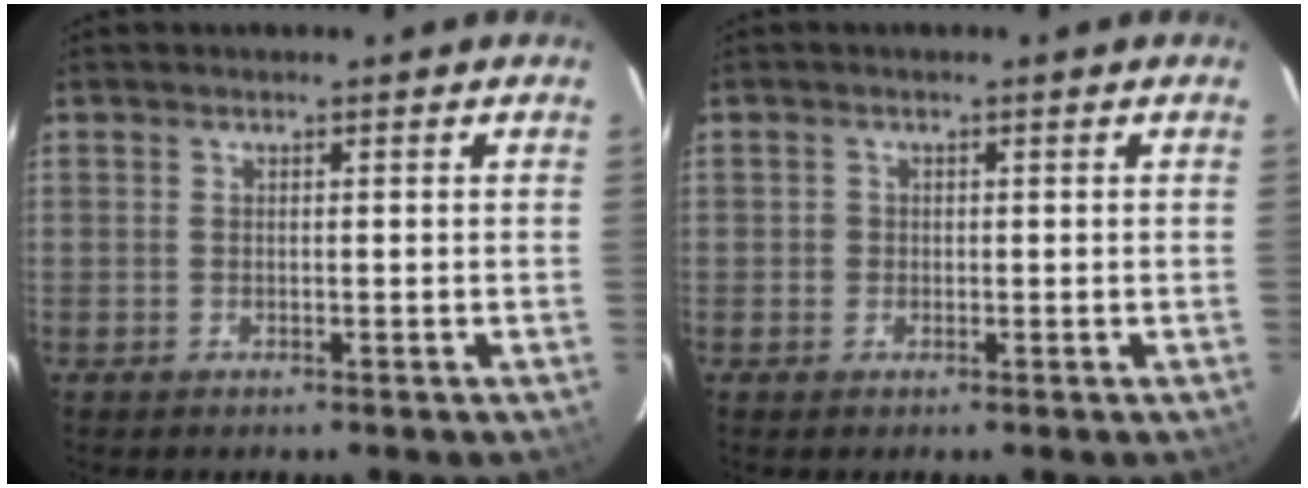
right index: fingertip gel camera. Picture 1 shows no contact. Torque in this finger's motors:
{"motor_torque": [0.17, 0.08, 0.10, 0.01]}